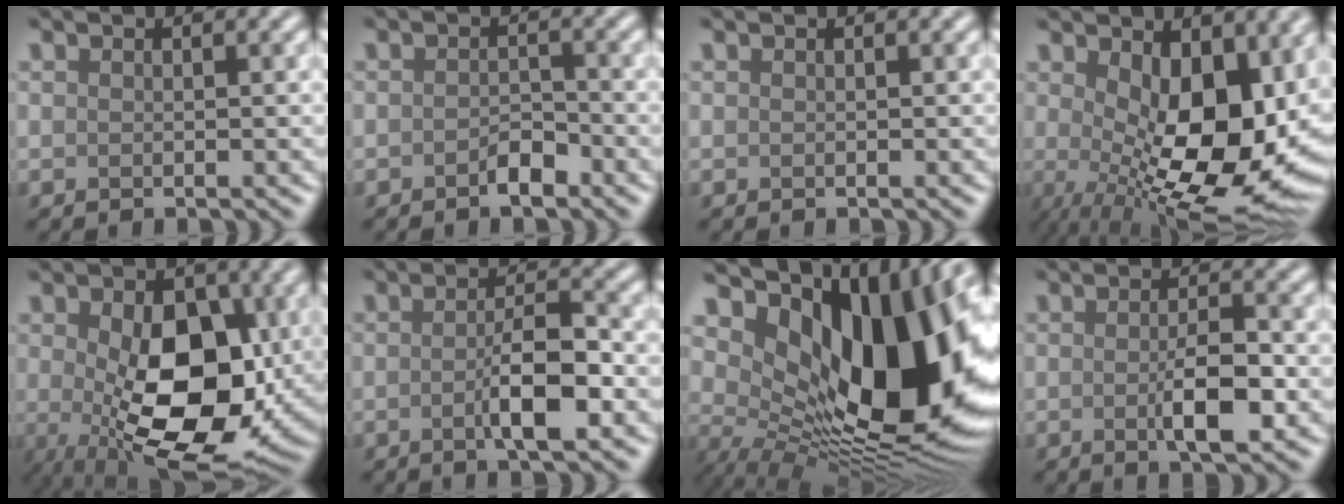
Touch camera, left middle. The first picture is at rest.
{"total": 1.5, "force": [-1.1, 0.7, 0.8], "torque": [-0.015, 0.002, -0.020]}
{"total": 0.0}
{"total": 15.2, "force": [-0.2, 7.2, 13.4], "torque": [-0.172, -0.015, 0.005]}
{"total": 12.3, "force": [-0.5, 6.6, 10.3], "torque": [-0.154, -0.013, -0.005]}
{"total": 4.2, "force": [-1.1, 0.8, 4.0], "torque": [-0.068, 0.004, -0.022]}
{"total": 16.1, "force": [4.4, 8.3, 13.0], "torque": [-0.185, -0.012, 0.081]}
{"total": 3.8, "force": [-0.8, 0.9, 3.6], "torque": [-0.062, -0.004, -0.013]}